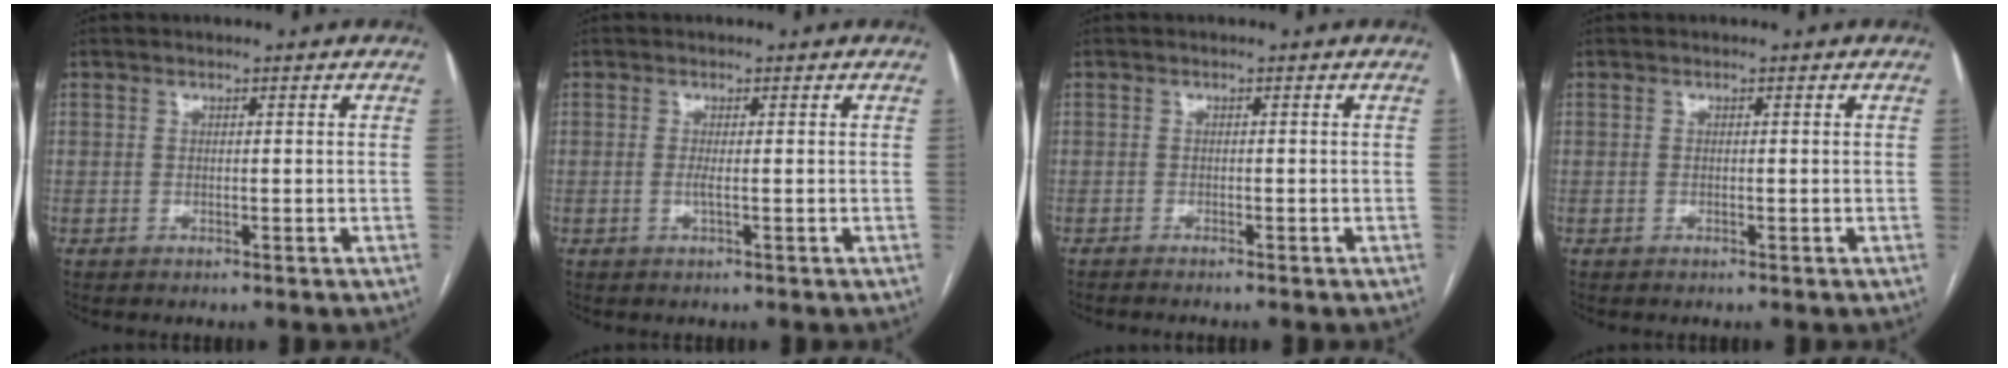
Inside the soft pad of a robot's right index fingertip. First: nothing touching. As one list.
[{"total": 0.9, "force": [-0.2, -0.2, 0.9], "torque": [-0.023, -0.002, -0.004]}, {"total": 2.7, "force": [-2.3, 0.0, 1.4], "torque": [-0.014, -0.001, -0.030]}, {"total": 0.0}]